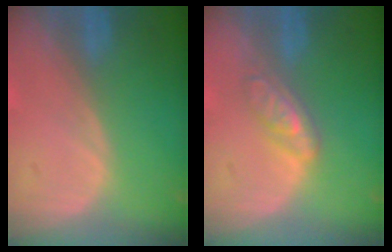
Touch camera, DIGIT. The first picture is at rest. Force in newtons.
{"total": 4.5, "press": 4.0, "slide": 2.0}